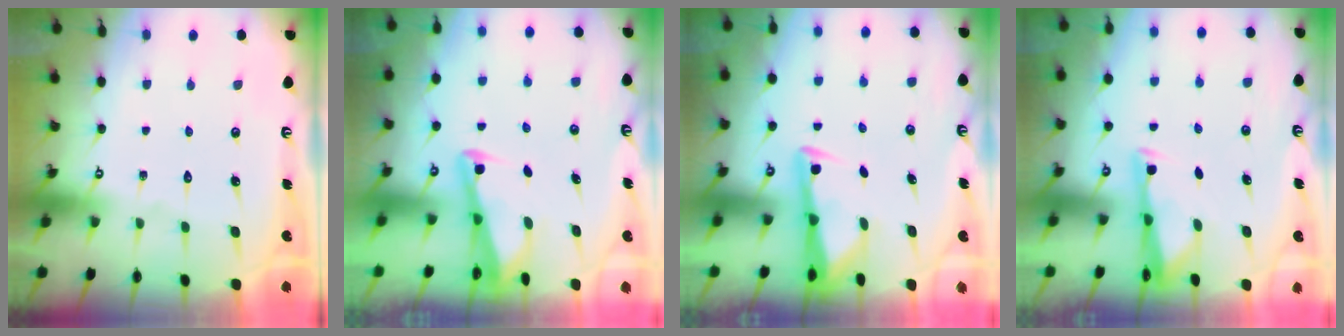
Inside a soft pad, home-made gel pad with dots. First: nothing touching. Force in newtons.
{"total": 2.8, "press": 2.8, "slide": 0.4}
{"total": 3.0, "press": 3.0, "slide": 0.3}
{"total": 3.1, "press": 3.1, "slide": 0.1}